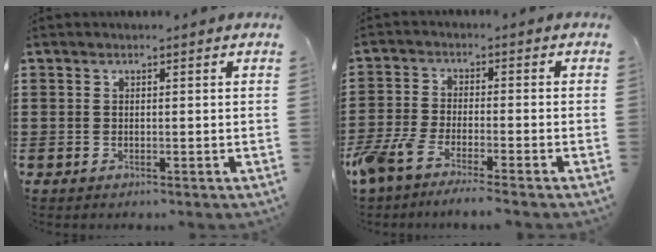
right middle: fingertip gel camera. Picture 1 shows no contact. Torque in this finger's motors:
{"motor_torque": [1.67, -0.47, 0.52, 0.21]}